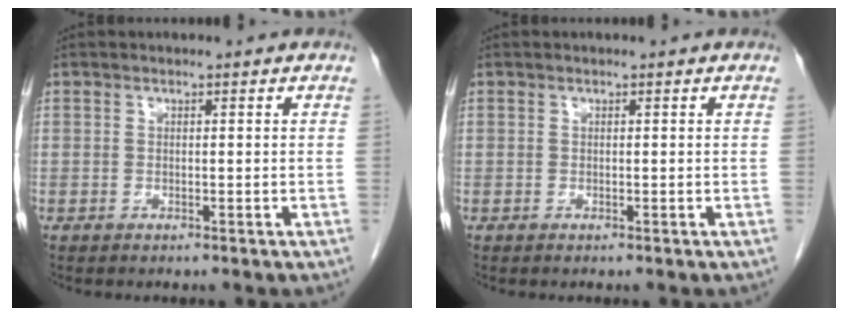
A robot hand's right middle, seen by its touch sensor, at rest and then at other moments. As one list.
[{"total": 0.0}]